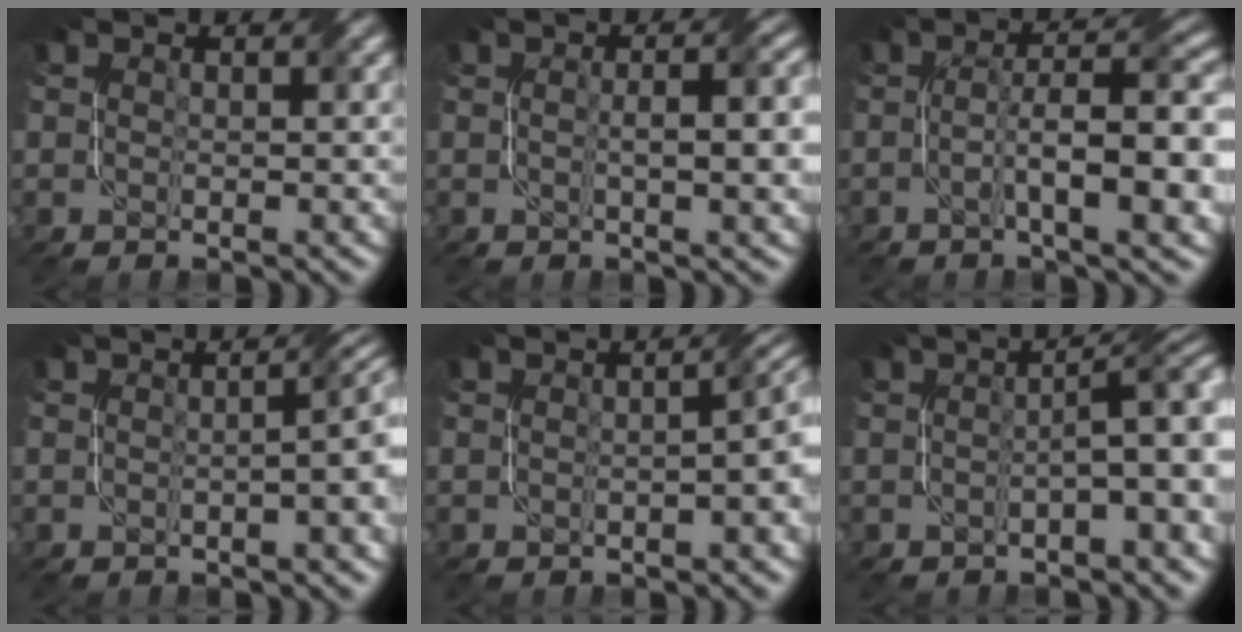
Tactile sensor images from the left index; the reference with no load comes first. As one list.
[{"total": 4.6, "force": [-0.1, 1.3, 4.4], "torque": [-0.059, 0.007, -0.001]}, {"total": 8.0, "force": [-1.5, 1.9, 7.7], "torque": [-0.121, 0.012, -0.026]}, {"total": 5.0, "force": [0.2, 2.0, 4.6], "torque": [-0.024, 0.020, -0.010]}, {"total": 5.5, "force": [-0.2, 2.5, 4.9], "torque": [-0.020, 0.013, -0.007]}, {"total": 5.7, "force": [-0.5, 1.4, 5.5], "torque": [-0.067, 0.017, -0.010]}]